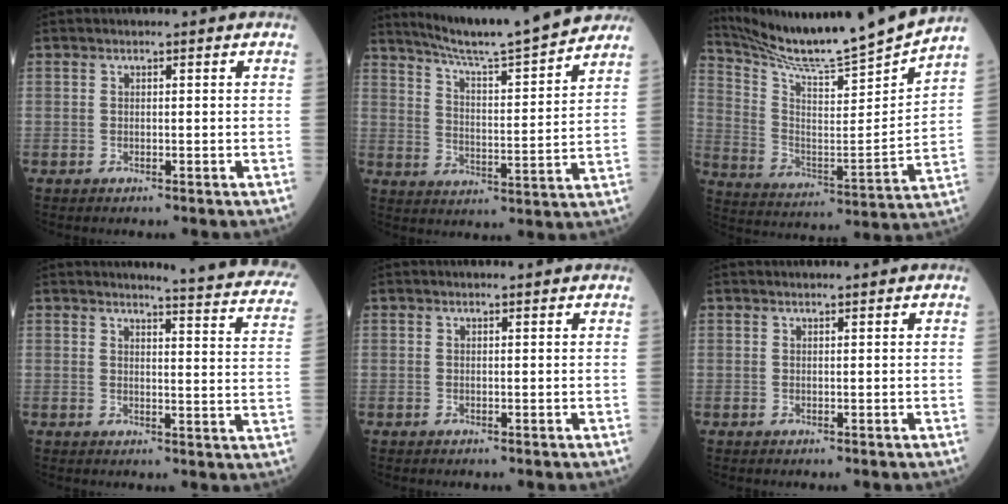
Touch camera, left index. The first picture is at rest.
{"total": 17.5, "force": [15.8, -0.4, 7.4], "torque": [-0.121, -0.010, 0.232]}
{"total": 18.6, "force": [17.5, -2.4, 5.8], "torque": [-0.117, -0.068, 0.281]}
{"total": 16.2, "force": [15.4, 0.1, 5.0], "torque": [-0.051, -0.099, 0.148]}
{"total": 1.3, "force": [1.3, -0.1, 0.4], "torque": [-0.002, 0.009, 0.020]}
{"total": 1.2, "force": [1.1, -0.2, 0.4], "torque": [-0.001, 0.010, 0.022]}